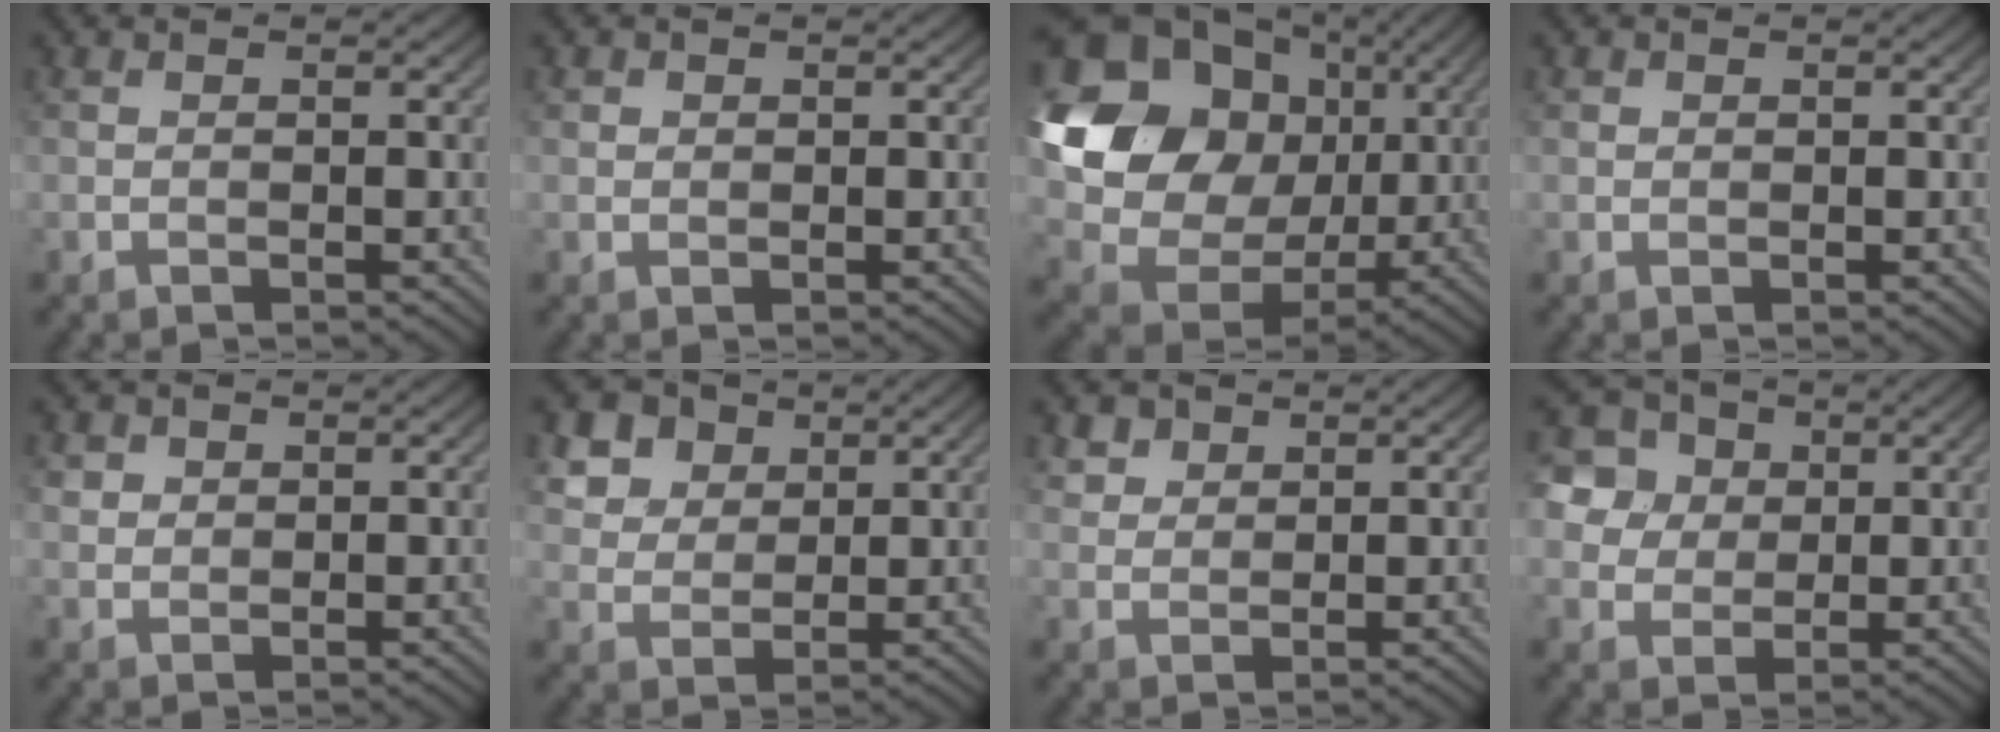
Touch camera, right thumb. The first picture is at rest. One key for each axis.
{"total": 0.9, "fx": 0.3, "fy": 0.8, "fz": 0.2, "tx": -0.003, "ty": -0.003, "tz": 0.006}
{"total": 19.2, "fx": 4.2, "fy": 15.7, "fz": 10.1, "tx": -0.248, "ty": 0.010, "tz": 0.089}
{"total": 0.6, "fx": 0.2, "fy": 0.5, "fz": 0.1, "tx": -0.001, "ty": -0.003, "tz": 0.004}
{"total": 2.1, "fx": 0.9, "fy": 1.8, "fz": 0.6, "tx": -0.018, "ty": -0.008, "tz": 0.019}
{"total": 6.9, "fx": 3.9, "fy": 4.9, "fz": 3.0, "tx": -0.101, "ty": -0.009, "tz": 0.079}
{"total": 2.7, "fx": 1.8, "fy": 1.8, "fz": 0.8, "tx": -0.022, "ty": -0.010, "tz": 0.048}
{"total": 9.2, "fx": 3.3, "fy": 7.5, "fz": 4.1, "tx": -0.126, "ty": 0.025, "tz": 0.057}